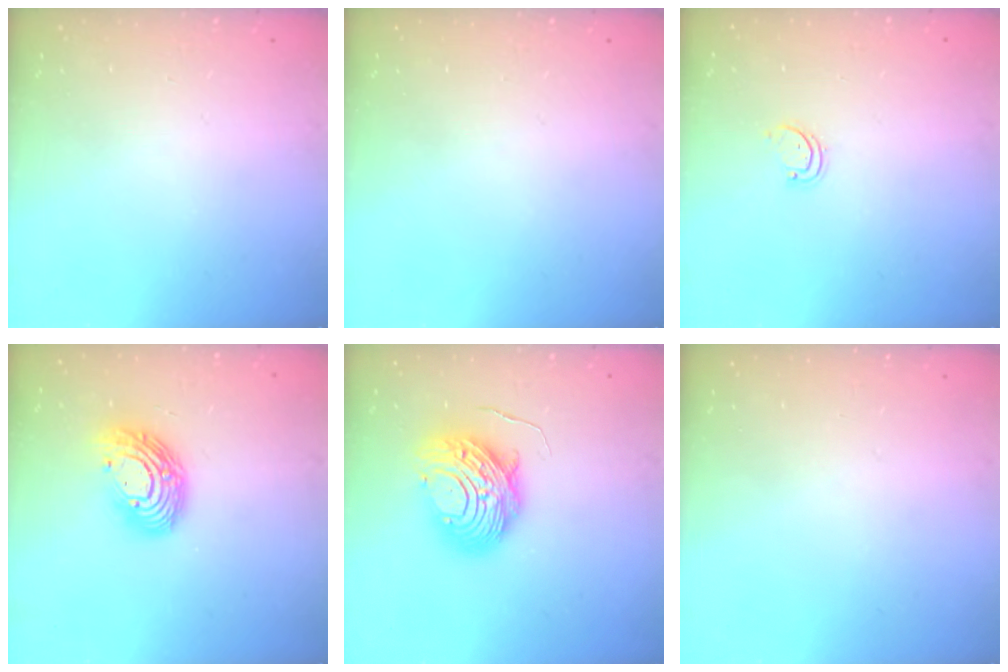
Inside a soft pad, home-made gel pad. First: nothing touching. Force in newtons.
{"total": 0.0}
{"total": 1.7, "press": 1.7, "slide": 0.3}
{"total": 12.9, "press": 12.9, "slide": 0.4}
{"total": 12.8, "press": 12.7, "slide": 1.1}
{"total": 0.0}